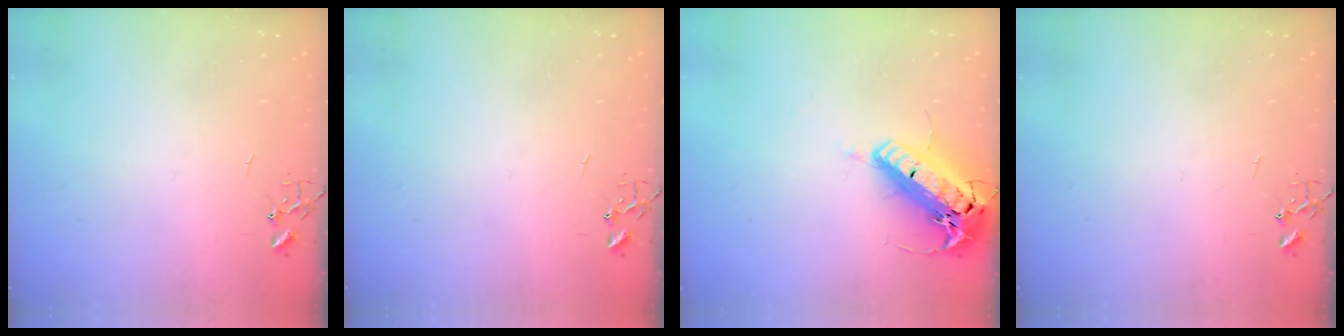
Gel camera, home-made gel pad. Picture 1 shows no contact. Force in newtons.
{"total": 0.0}
{"total": 22.0, "press": 21.5, "slide": 4.5}
{"total": 0.0}